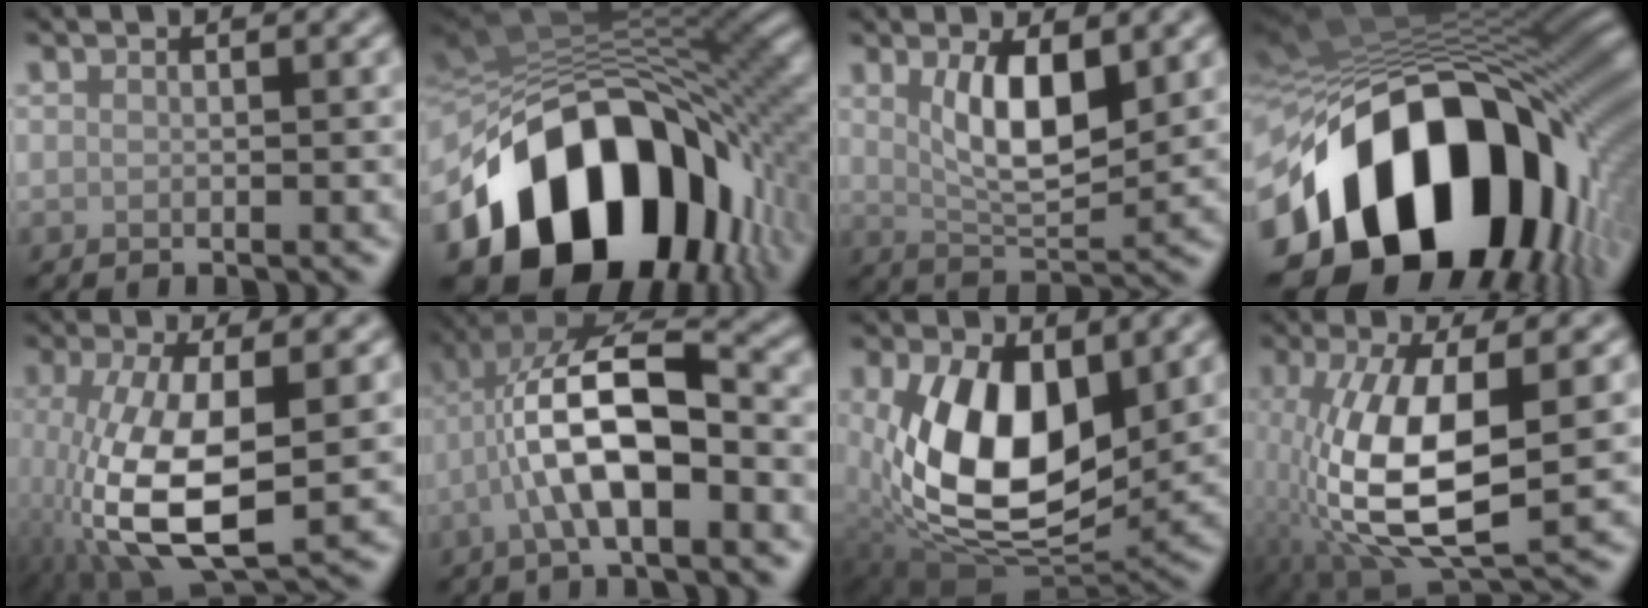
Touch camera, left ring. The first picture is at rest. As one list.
[{"total": 15.6, "force": [-6.5, 10.5, 9.4], "torque": [-0.150, -0.008, -0.107]}, {"total": 5.8, "force": [1.7, 2.1, 5.1], "torque": [-0.094, -0.006, 0.035]}, {"total": 19.9, "force": [-6.3, 13.0, 13.6], "torque": [-0.237, -0.053, -0.075]}, {"total": 9.7, "force": [-2.4, 3.6, 8.7], "torque": [-0.193, -0.012, -0.045]}, {"total": 8.3, "force": [-2.2, 3.1, 7.4], "torque": [-0.143, 0.017, -0.041]}, {"total": 12.0, "force": [1.5, 7.2, 9.5], "torque": [-0.174, -0.023, 0.035]}, {"total": 10.6, "force": [-1.2, 4.0, 9.7], "torque": [-0.210, -0.012, -0.019]}]